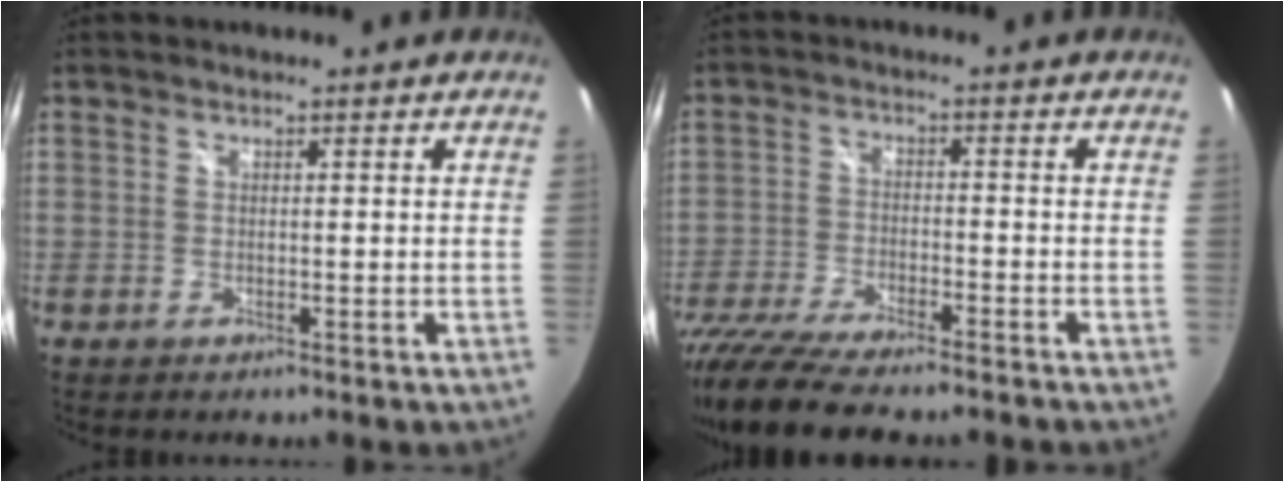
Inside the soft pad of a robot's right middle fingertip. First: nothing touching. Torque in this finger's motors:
{"motor_torque": [1.09, -1.05, 0.28, 0.13]}